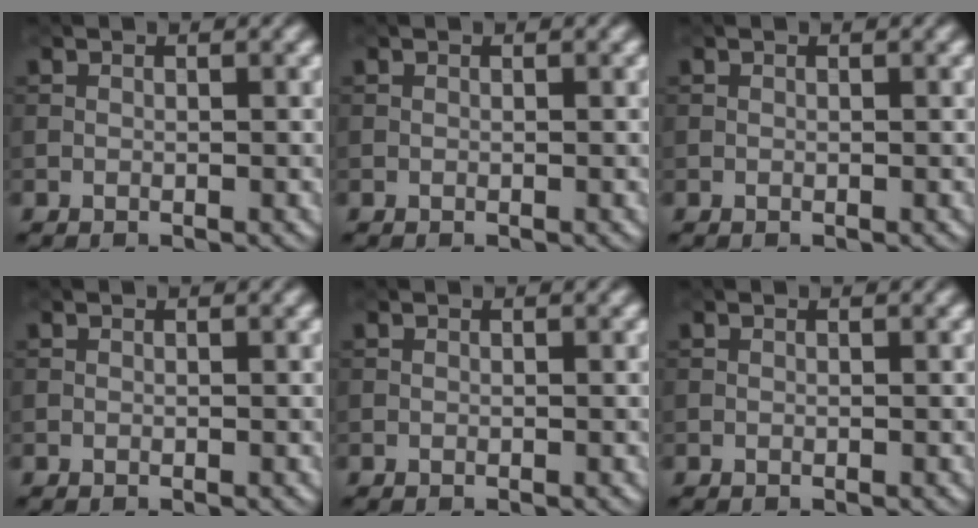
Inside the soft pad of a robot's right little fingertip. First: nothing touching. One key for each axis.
{"total": 0.0}
{"total": 0.0}
{"total": 0.0}
{"total": 0.0}
{"total": 0.0}